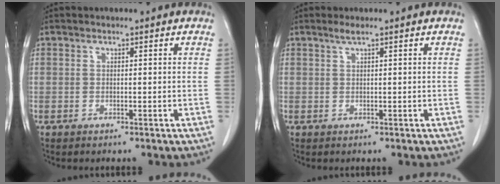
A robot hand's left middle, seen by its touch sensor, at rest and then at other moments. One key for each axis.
{"total": 1.0, "fx": 0.7, "fy": -0.2, "fz": 0.8, "tx": -0.021, "ty": 0.005, "tz": 0.017}